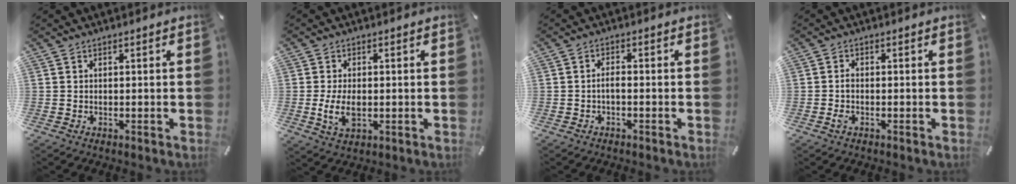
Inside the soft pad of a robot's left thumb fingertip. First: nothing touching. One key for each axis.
{"total": 6.3, "fx": -0.6, "fy": 3.8, "fz": 5.0, "tx": -0.113, "ty": -0.002, "tz": -0.013}
{"total": 2.1, "fx": -1.0, "fy": 0.6, "fz": 1.8, "tx": -0.040, "ty": 0.002, "tz": -0.021}
{"total": 1.6, "fx": -0.7, "fy": 0.6, "fz": 1.3, "tx": -0.032, "ty": -0.001, "tz": -0.016}